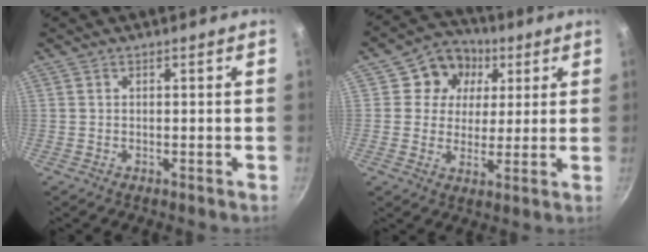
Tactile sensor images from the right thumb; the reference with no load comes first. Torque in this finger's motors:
{"motor_torque": [-0.69, 0.79, 0.37, -0.30, -0.02]}